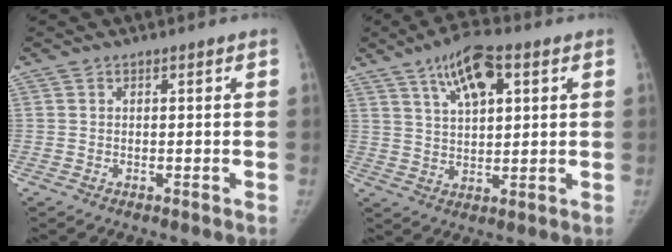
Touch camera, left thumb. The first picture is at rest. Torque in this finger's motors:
{"motor_torque": [0.22, 0.39, 0.40, 0.22, 0.09]}